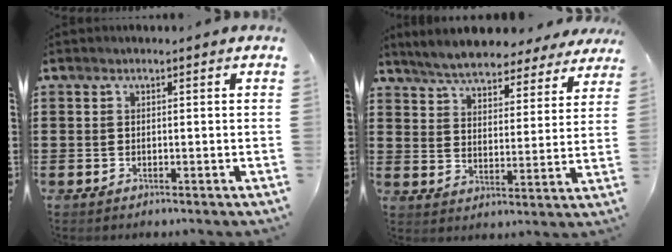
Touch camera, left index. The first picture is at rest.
{"total": 6.1, "force": [6.0, 0.4, 1.3], "torque": [-0.055, -0.031, 0.105]}